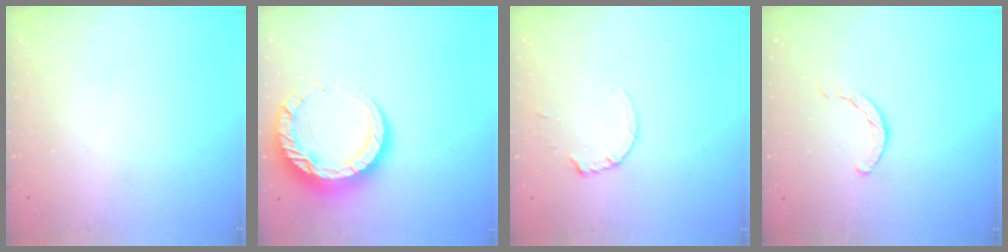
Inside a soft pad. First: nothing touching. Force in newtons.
{"total": 14.0, "press": 14.0, "slide": 1.2}
{"total": 1.8, "press": 1.7, "slide": 0.2}
{"total": 3.0, "press": 3.0, "slide": 0.3}